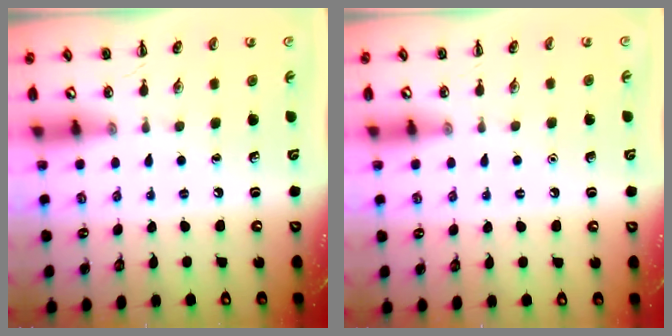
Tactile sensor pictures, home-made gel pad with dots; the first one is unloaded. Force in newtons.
{"total": 1.5, "press": 1.5, "slide": 0.1}